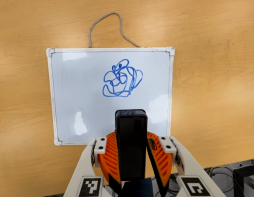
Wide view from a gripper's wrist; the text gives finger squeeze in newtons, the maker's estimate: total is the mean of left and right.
{"total": 5.5, "left": 5.4, "right": 5.6}